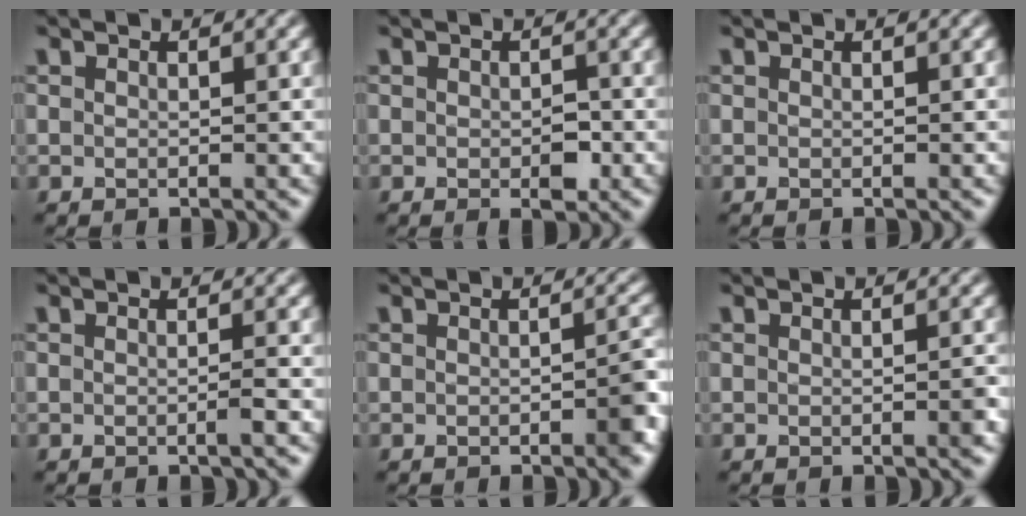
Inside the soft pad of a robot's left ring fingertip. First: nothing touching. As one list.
[{"total": 1.7, "force": [-0.4, 0.9, 1.4], "torque": [-0.019, -0.002, -0.005]}, {"total": 0.0}, {"total": 1.1, "force": [-0.4, 0.1, 1.0], "torque": [-0.014, -0.001, -0.010]}, {"total": 2.1, "force": [-0.9, 0.4, 1.9], "torque": [-0.023, 0.004, -0.013]}, {"total": 0.9, "force": [-0.3, 0.1, 0.8], "torque": [-0.010, 0.001, -0.004]}]